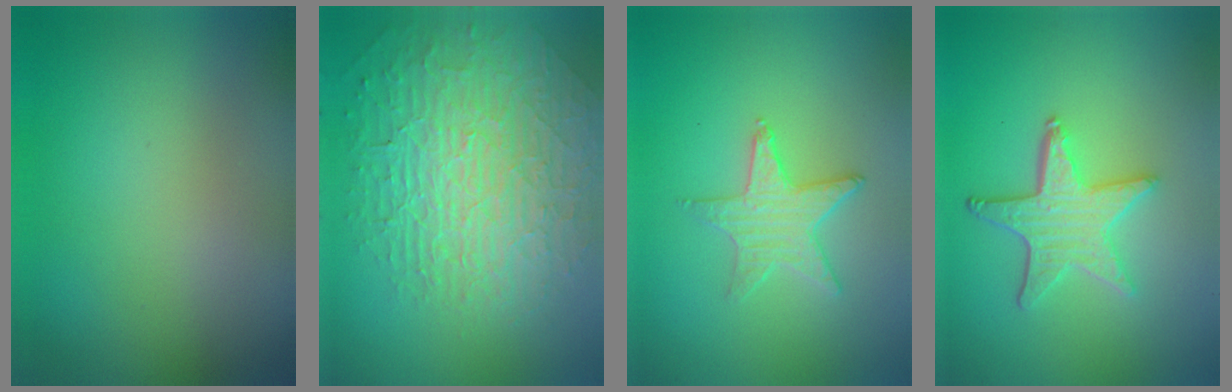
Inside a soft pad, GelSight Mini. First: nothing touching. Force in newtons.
{"total": 9.7, "press": 6.3, "slide": 7.4}
{"total": 2.8, "press": 2.8, "slide": 0.4}
{"total": 4.3, "press": 3.7, "slide": 2.3}